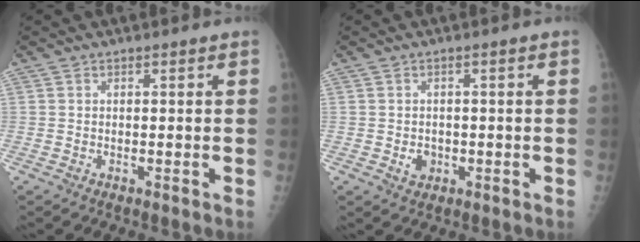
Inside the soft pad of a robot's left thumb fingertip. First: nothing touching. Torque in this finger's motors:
{"motor_torque": [-0.31, 0.51, 0.33, 0.05, -0.02]}